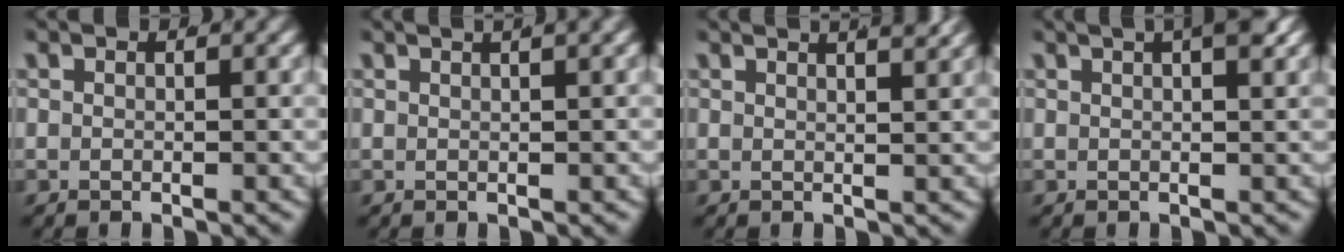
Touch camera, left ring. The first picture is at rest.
{"total": 2.5, "force": [1.6, 0.0, 1.9], "torque": [-0.010, 0.018, 0.021]}
{"total": 4.0, "force": [2.9, 0.7, 2.6], "torque": [-0.022, 0.009, 0.042]}
{"total": 4.1, "force": [2.1, 0.9, 3.4], "torque": [-0.037, 0.016, 0.028]}